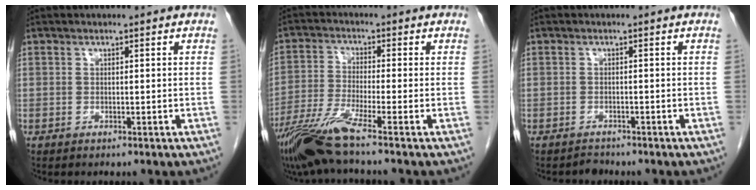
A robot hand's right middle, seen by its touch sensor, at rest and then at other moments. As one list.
[{"total": 8.5, "force": [-6.2, -1.2, 5.7], "torque": [-0.117, -0.031, -0.120]}, {"total": 1.2, "force": [-1.1, 0.3, -0.3], "torque": [0.004, -0.003, -0.017]}]